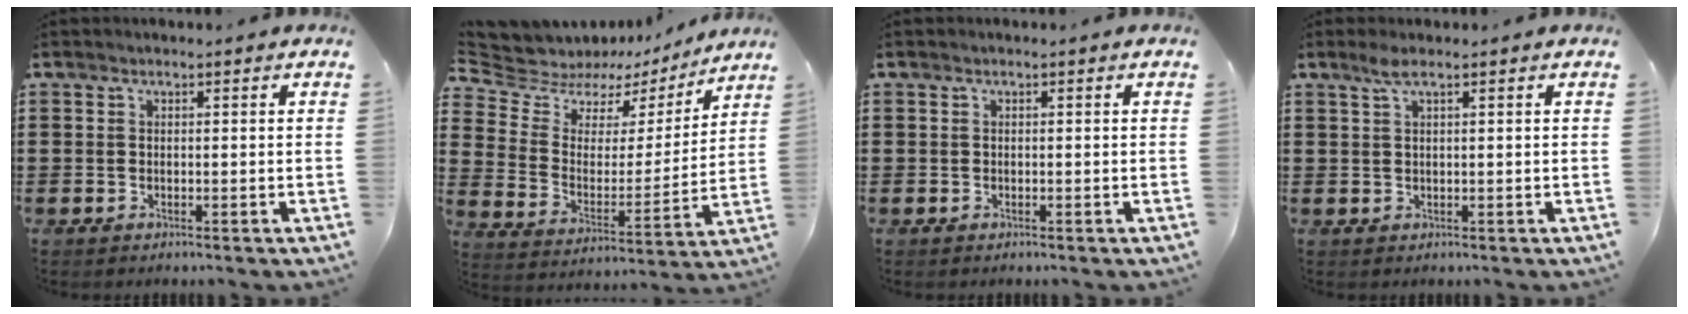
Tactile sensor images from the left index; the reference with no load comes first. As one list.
[{"total": 6.3, "force": [5.2, 3.5, 0.6], "torque": [-0.055, -0.035, 0.091]}, {"total": 0.0}, {"total": 2.0, "force": [1.0, 0.2, 1.7], "torque": [-0.037, 0.001, 0.018]}]